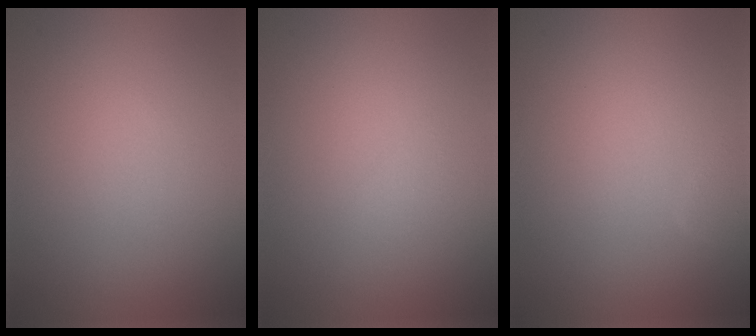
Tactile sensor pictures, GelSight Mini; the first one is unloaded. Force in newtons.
{"total": 0.6, "press": 0.6, "slide": 0.0}
{"total": 0.8, "press": 0.8, "slide": 0.0}